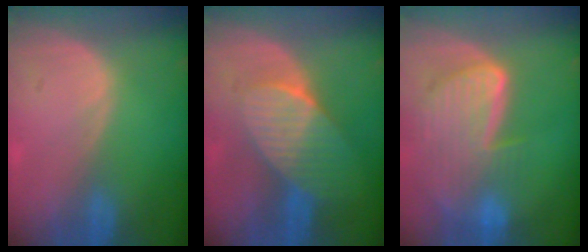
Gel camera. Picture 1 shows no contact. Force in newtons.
{"total": 7.7, "press": 6.9, "slide": 3.4}
{"total": 9.8, "press": 8.3, "slide": 5.3}